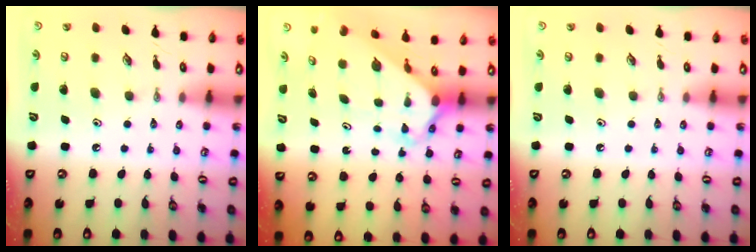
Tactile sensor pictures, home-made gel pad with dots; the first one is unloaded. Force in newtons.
{"total": 3.0, "press": 3.0, "slide": 0.2}
{"total": 0.0}